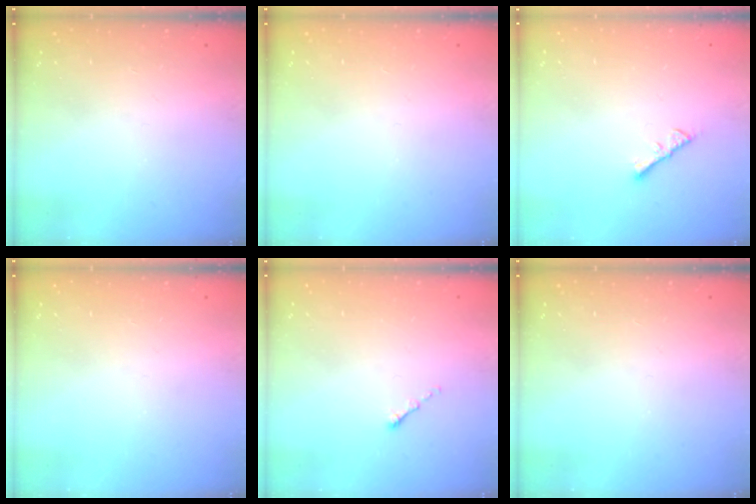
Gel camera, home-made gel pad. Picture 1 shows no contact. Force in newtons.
{"total": 0.0}
{"total": 2.3, "press": 2.2, "slide": 0.4}
{"total": 0.0}
{"total": 0.0}
{"total": 0.0}